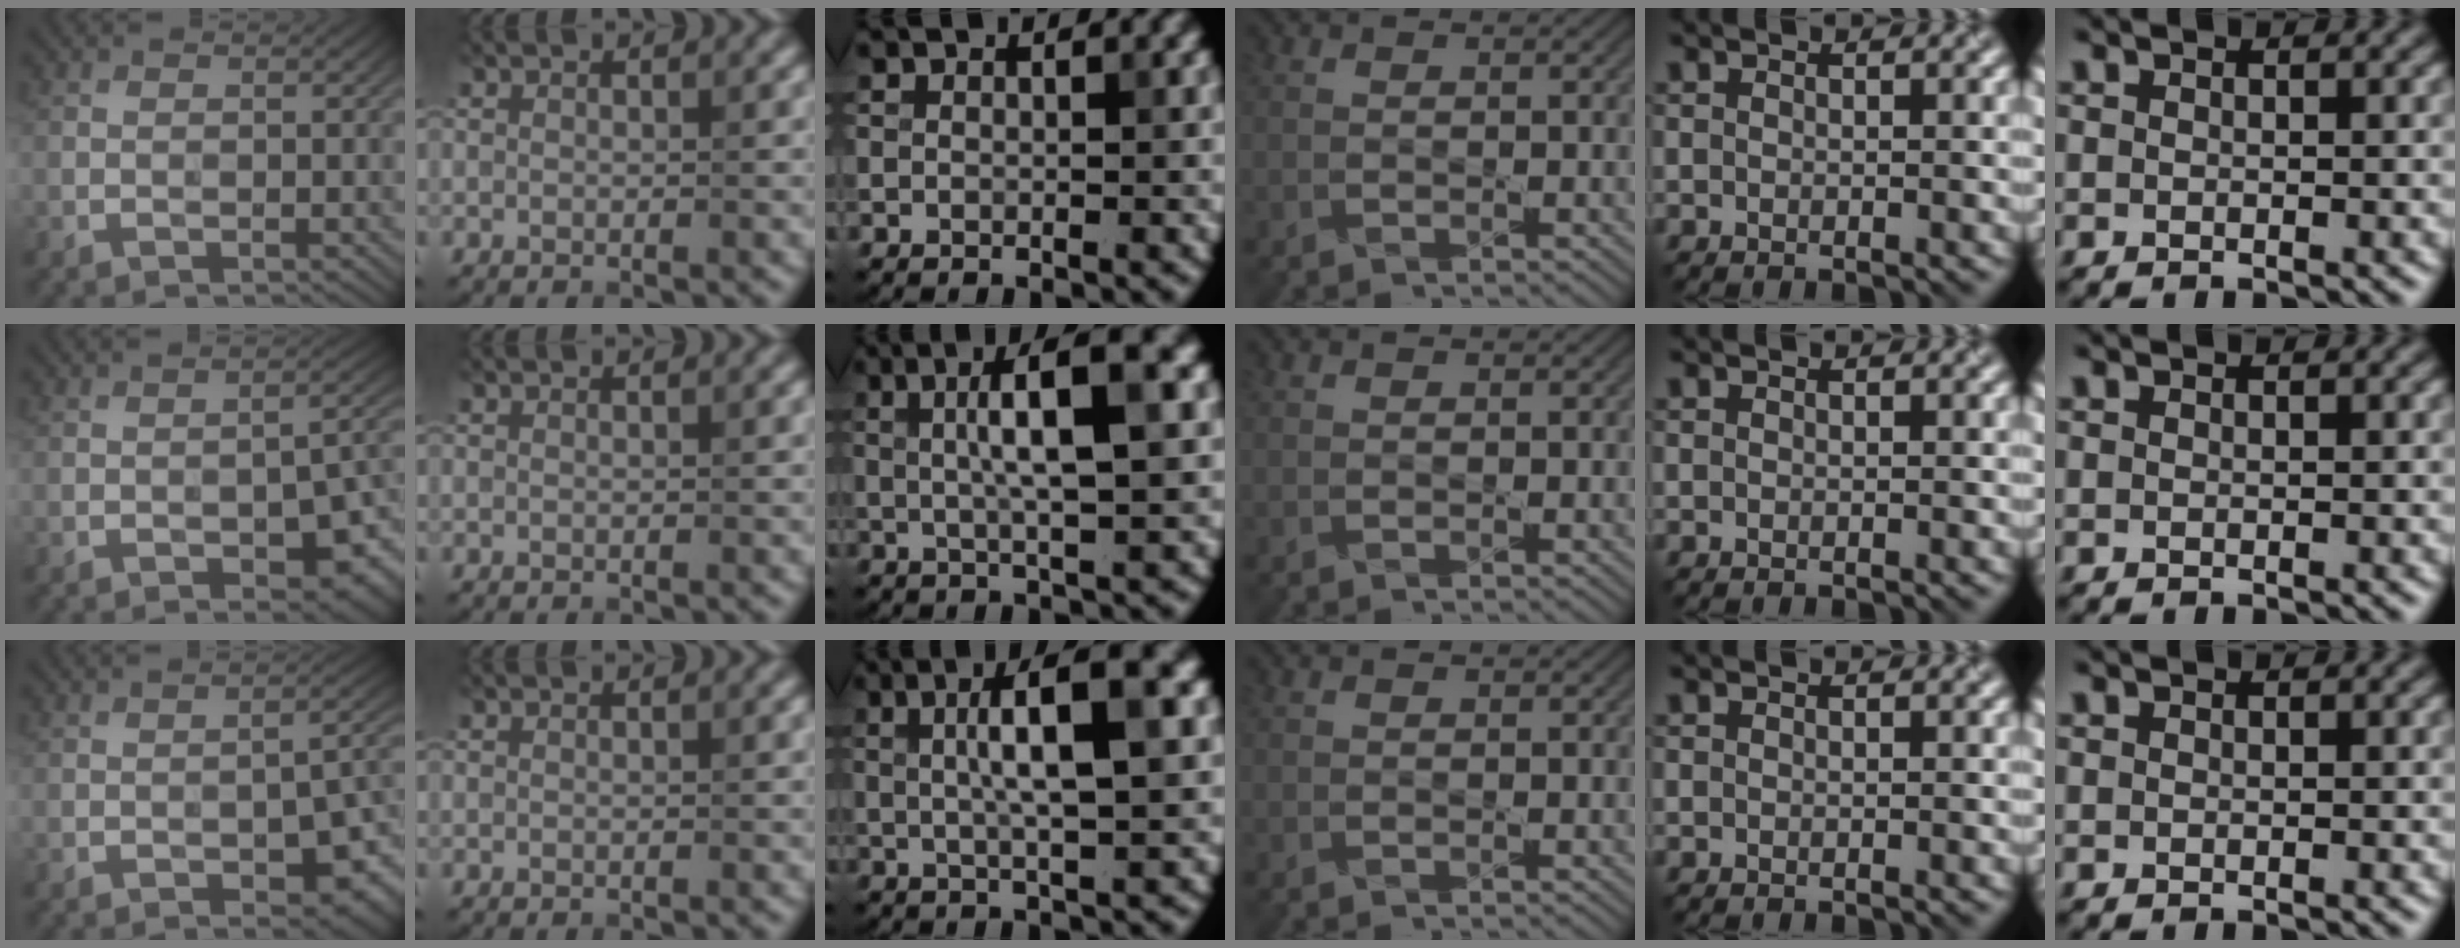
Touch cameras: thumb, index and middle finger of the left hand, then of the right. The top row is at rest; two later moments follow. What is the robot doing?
{"motion": "dispense", "object": "glue bottle"}